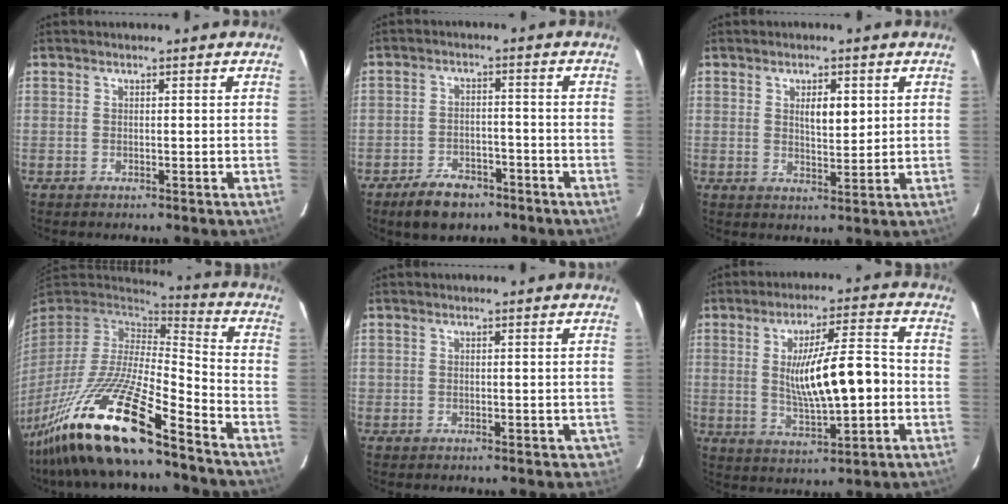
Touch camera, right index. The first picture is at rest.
{"total": 8.1, "force": [-5.8, 3.9, 4.2], "torque": [-0.079, 0.000, -0.095]}
{"total": 4.1, "force": [1.4, 1.4, 3.6], "torque": [-0.059, -0.001, 0.023]}
{"total": 22.1, "force": [-15.4, 2.4, 15.7], "torque": [-0.308, -0.055, -0.286]}
{"total": 2.1, "force": [-0.9, 1.6, 1.0], "torque": [0.002, 0.009, -0.004]}
{"total": 12.4, "force": [-0.5, 2.2, 12.2], "torque": [-0.213, 0.008, -0.002]}